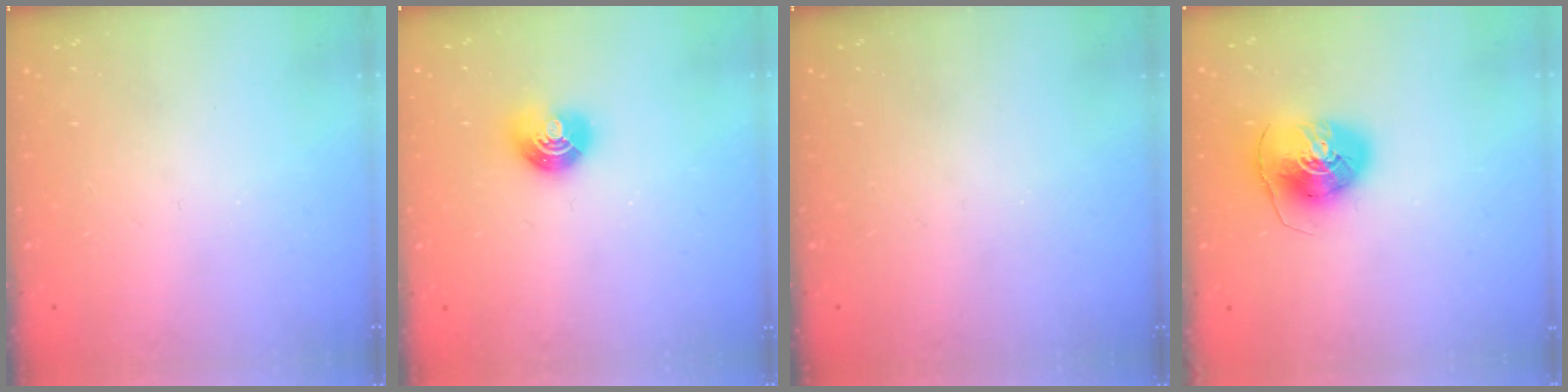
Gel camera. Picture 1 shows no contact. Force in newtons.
{"total": 8.1, "press": 8.0, "slide": 1.1}
{"total": 0.0}
{"total": 9.5, "press": 9.4, "slide": 1.3}